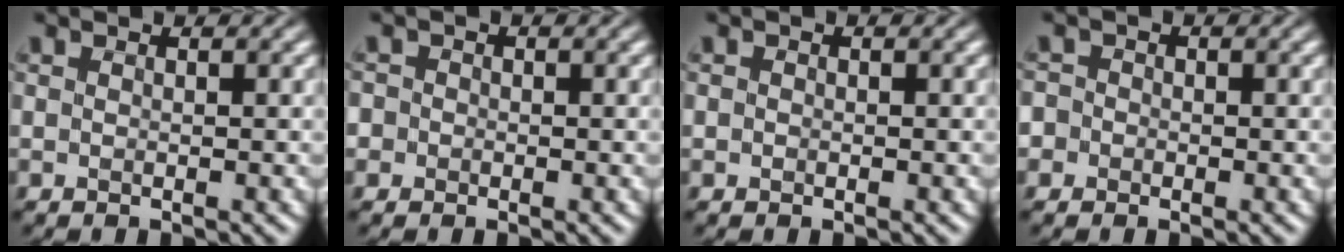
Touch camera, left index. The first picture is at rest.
{"total": 1.7, "force": [0.2, 1.6, 0.4], "torque": [0.012, 0.013, -0.019]}
{"total": 0.0}
{"total": 1.9, "force": [-0.3, 1.9, 0.4], "torque": [0.011, 0.018, -0.031]}